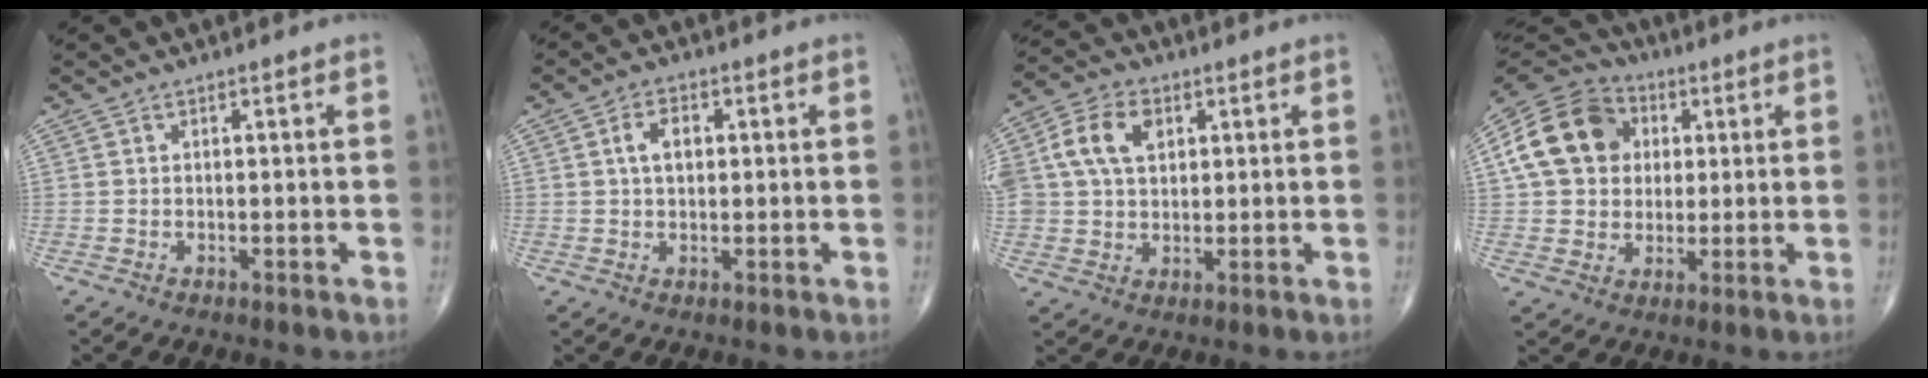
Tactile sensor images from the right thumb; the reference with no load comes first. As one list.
[{"total": 4.6, "force": [0.9, 2.8, 3.5], "torque": [-0.060, 0.007, 0.014]}, {"total": 10.8, "force": [3.2, 7.4, 7.2], "torque": [-0.129, 0.008, 0.059]}, {"total": 16.1, "force": [3.4, 13.1, 8.7], "torque": [-0.149, 0.015, 0.052]}]